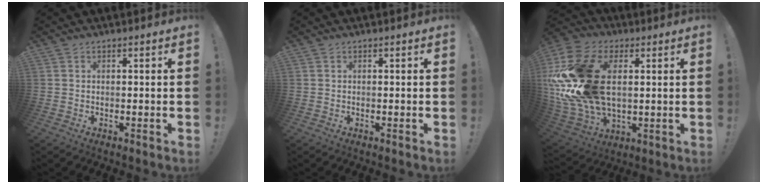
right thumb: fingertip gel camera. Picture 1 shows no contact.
{"total": 0.0}
{"total": 28.5, "force": [3.3, 18.4, 21.6], "torque": [-0.414, -0.001, 0.073]}